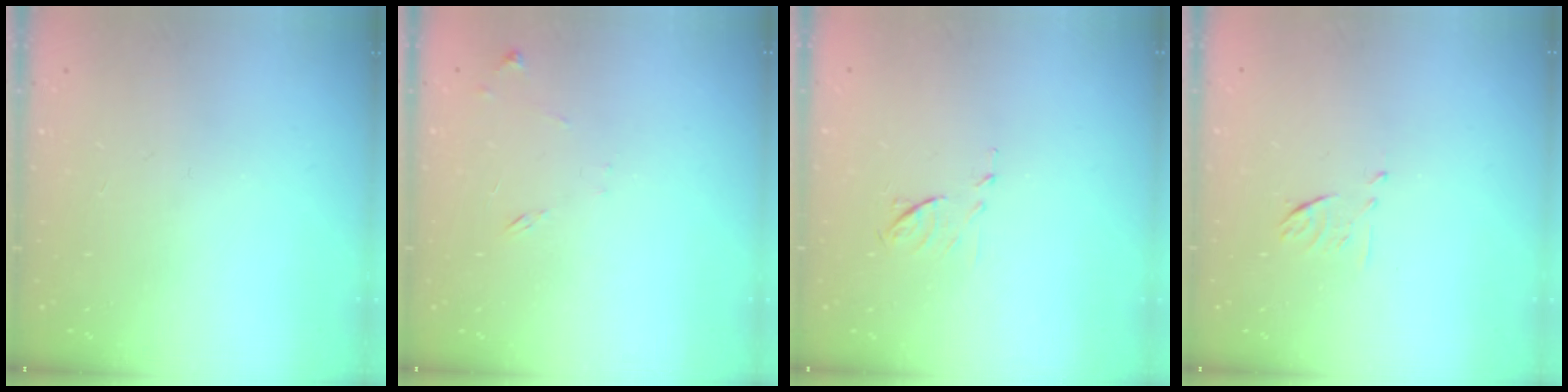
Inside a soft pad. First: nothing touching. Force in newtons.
{"total": 6.7, "press": 6.7, "slide": 0.6}
{"total": 6.2, "press": 6.2, "slide": 0.9}
{"total": 6.1, "press": 6.0, "slide": 1.1}